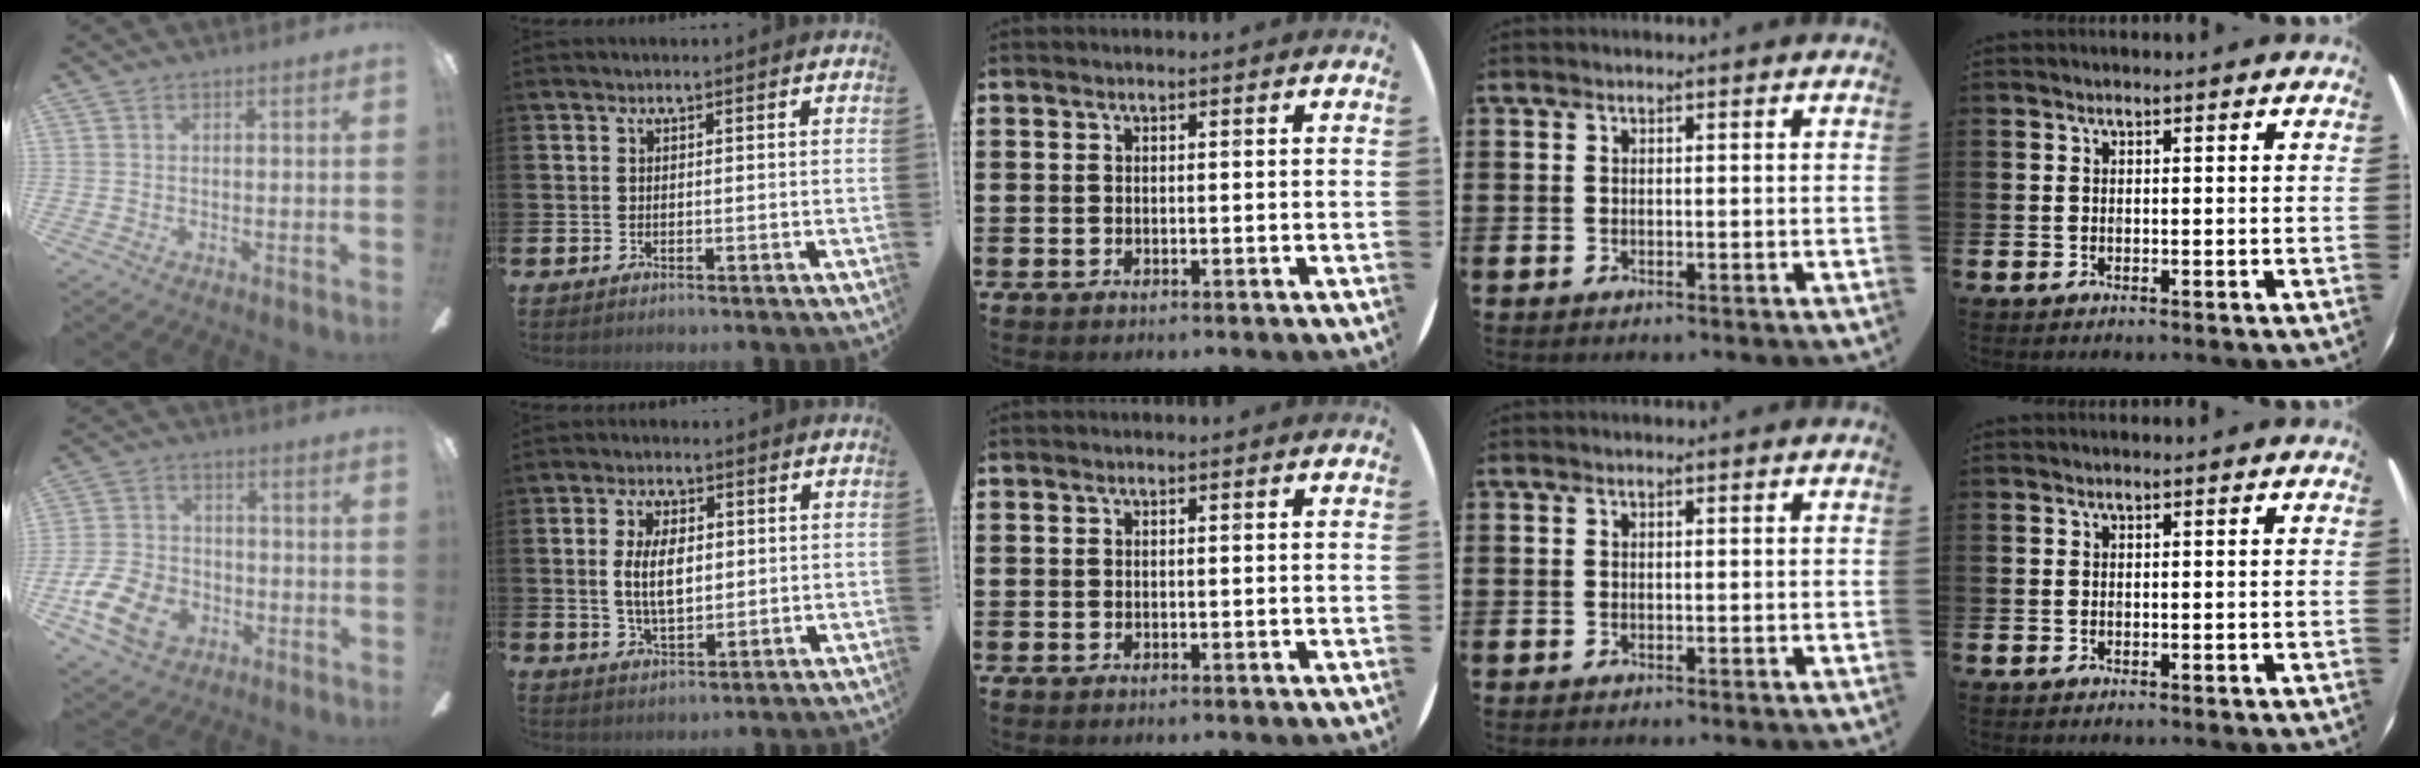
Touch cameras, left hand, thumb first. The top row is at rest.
{"thumb": {"total": 12.7, "force": [-5.7, 9.0, 6.9], "torque": [-0.158, 0.041, -0.103]}, "index": {"total": 6.0, "force": [1.1, 3.1, 5.1], "torque": [-0.078, 0.000, 0.013]}}